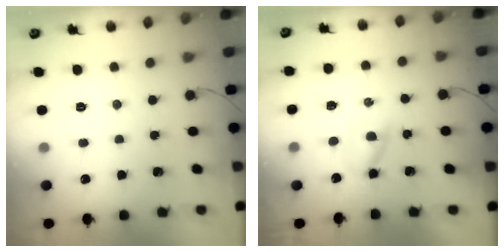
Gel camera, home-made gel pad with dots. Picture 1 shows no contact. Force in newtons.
{"total": 2.6, "press": 2.3, "slide": 1.2}